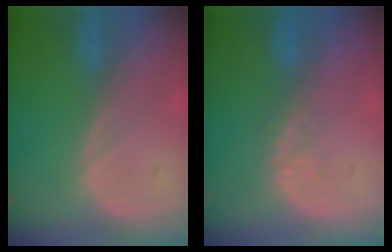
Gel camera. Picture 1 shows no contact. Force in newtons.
{"total": 2.5, "press": 1.9, "slide": 1.7}